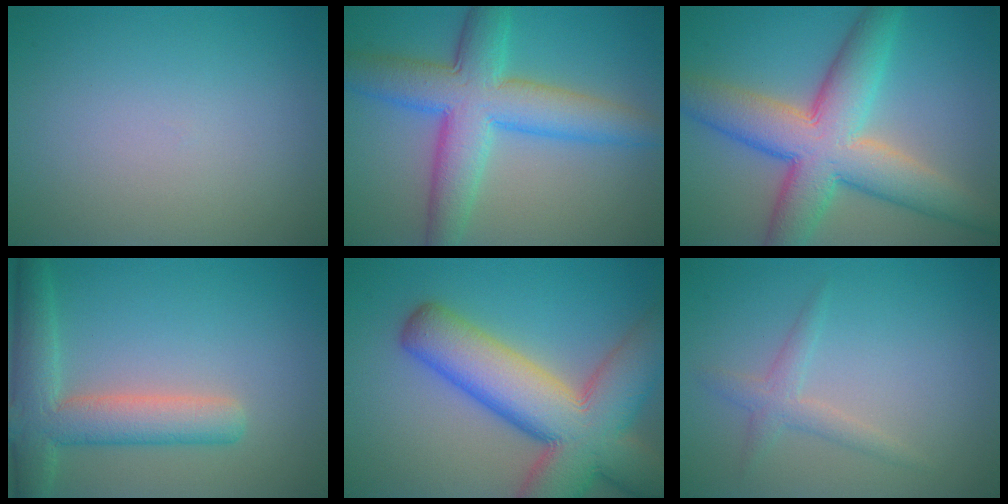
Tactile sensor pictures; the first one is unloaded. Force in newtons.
{"total": 8.6, "press": 8.6, "slide": 0.2}
{"total": 9.9, "press": 9.9, "slide": 0.5}
{"total": 6.0, "press": 6.0, "slide": 0.4}
{"total": 13.4, "press": 13.4, "slide": 0.8}
{"total": 1.9, "press": 1.9, "slide": 0.1}